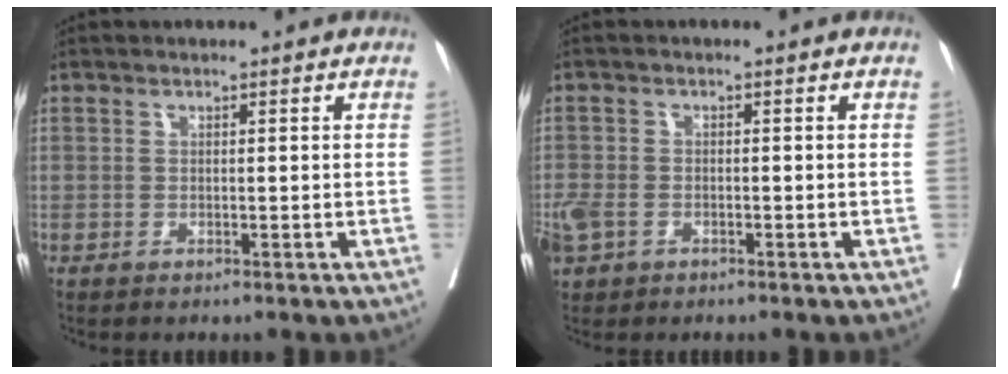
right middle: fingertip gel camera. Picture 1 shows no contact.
{"total": 5.2, "force": [-2.5, 3.6, 2.8], "torque": [-0.076, -0.002, -0.046]}